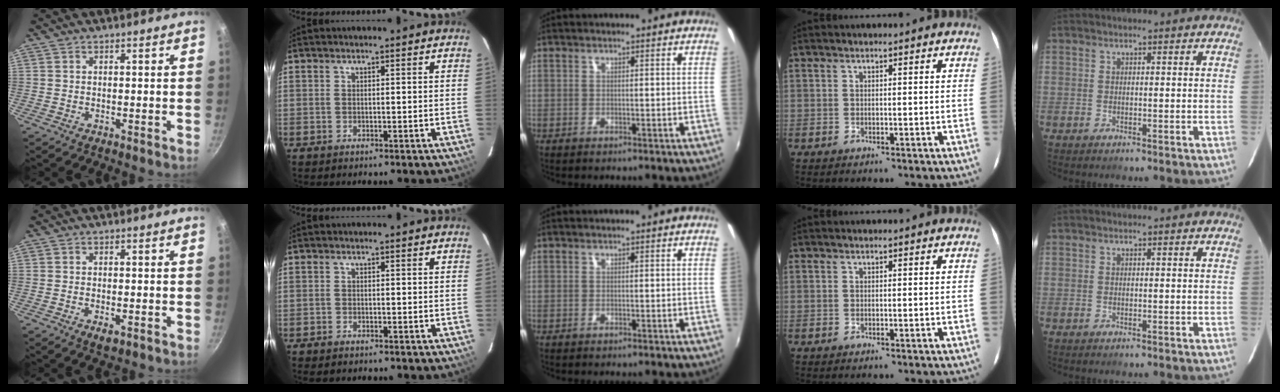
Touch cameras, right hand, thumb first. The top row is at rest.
{"thumb": {"total": 2.4, "force": [-1.0, 1.0, 1.9], "torque": [-0.034, -0.005, -0.016]}, "index": {"total": 1.1, "force": [-0.9, 0.5, 0.3], "torque": [-0.012, -0.002, -0.017]}}